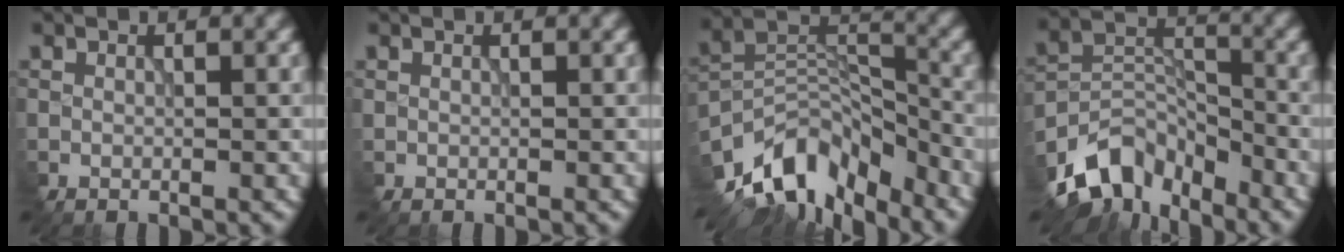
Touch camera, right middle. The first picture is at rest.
{"total": 0.0}
{"total": 9.7, "force": [-7.4, 4.4, 4.6], "torque": [-0.071, 0.002, -0.149]}
{"total": 7.8, "force": [-6.0, 4.1, 2.8], "torque": [-0.043, -0.005, -0.124]}